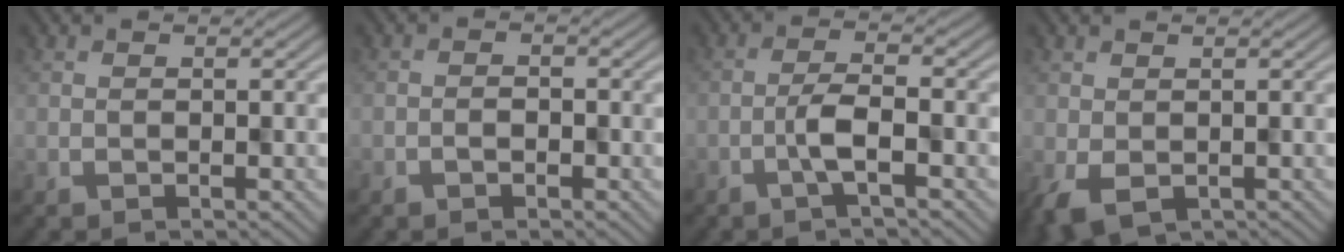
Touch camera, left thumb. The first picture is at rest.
{"total": 1.0, "force": [-0.8, 0.5, -0.1], "torque": [0.006, -0.001, -0.014]}
{"total": 2.9, "force": [-1.5, 0.6, 2.5], "torque": [-0.046, 0.010, -0.033]}
{"total": 4.3, "force": [-1.6, 2.6, 3.1], "torque": [-0.062, -0.013, -0.017]}